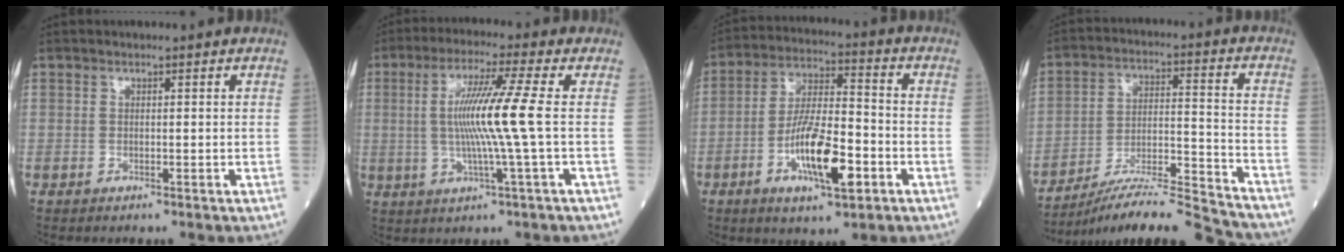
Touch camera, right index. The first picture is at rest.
{"total": 9.7, "force": [0.2, -1.7, 9.5], "torque": [-0.188, 0.001, 0.006]}
{"total": 12.6, "force": [-4.7, 3.0, 11.4], "torque": [-0.213, -0.004, -0.081]}
{"total": 17.6, "force": [-16.2, 0.8, 6.7], "torque": [-0.109, 0.008, -0.263]}